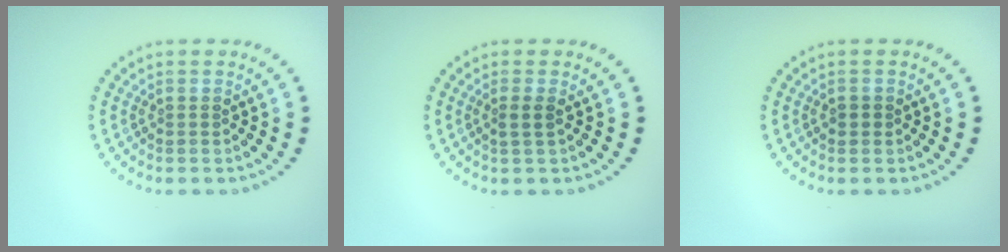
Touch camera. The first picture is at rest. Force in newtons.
{"total": 1.3, "press": 0.9, "slide": 0.9}
{"total": 0.8, "press": 0.8, "slide": 0.1}